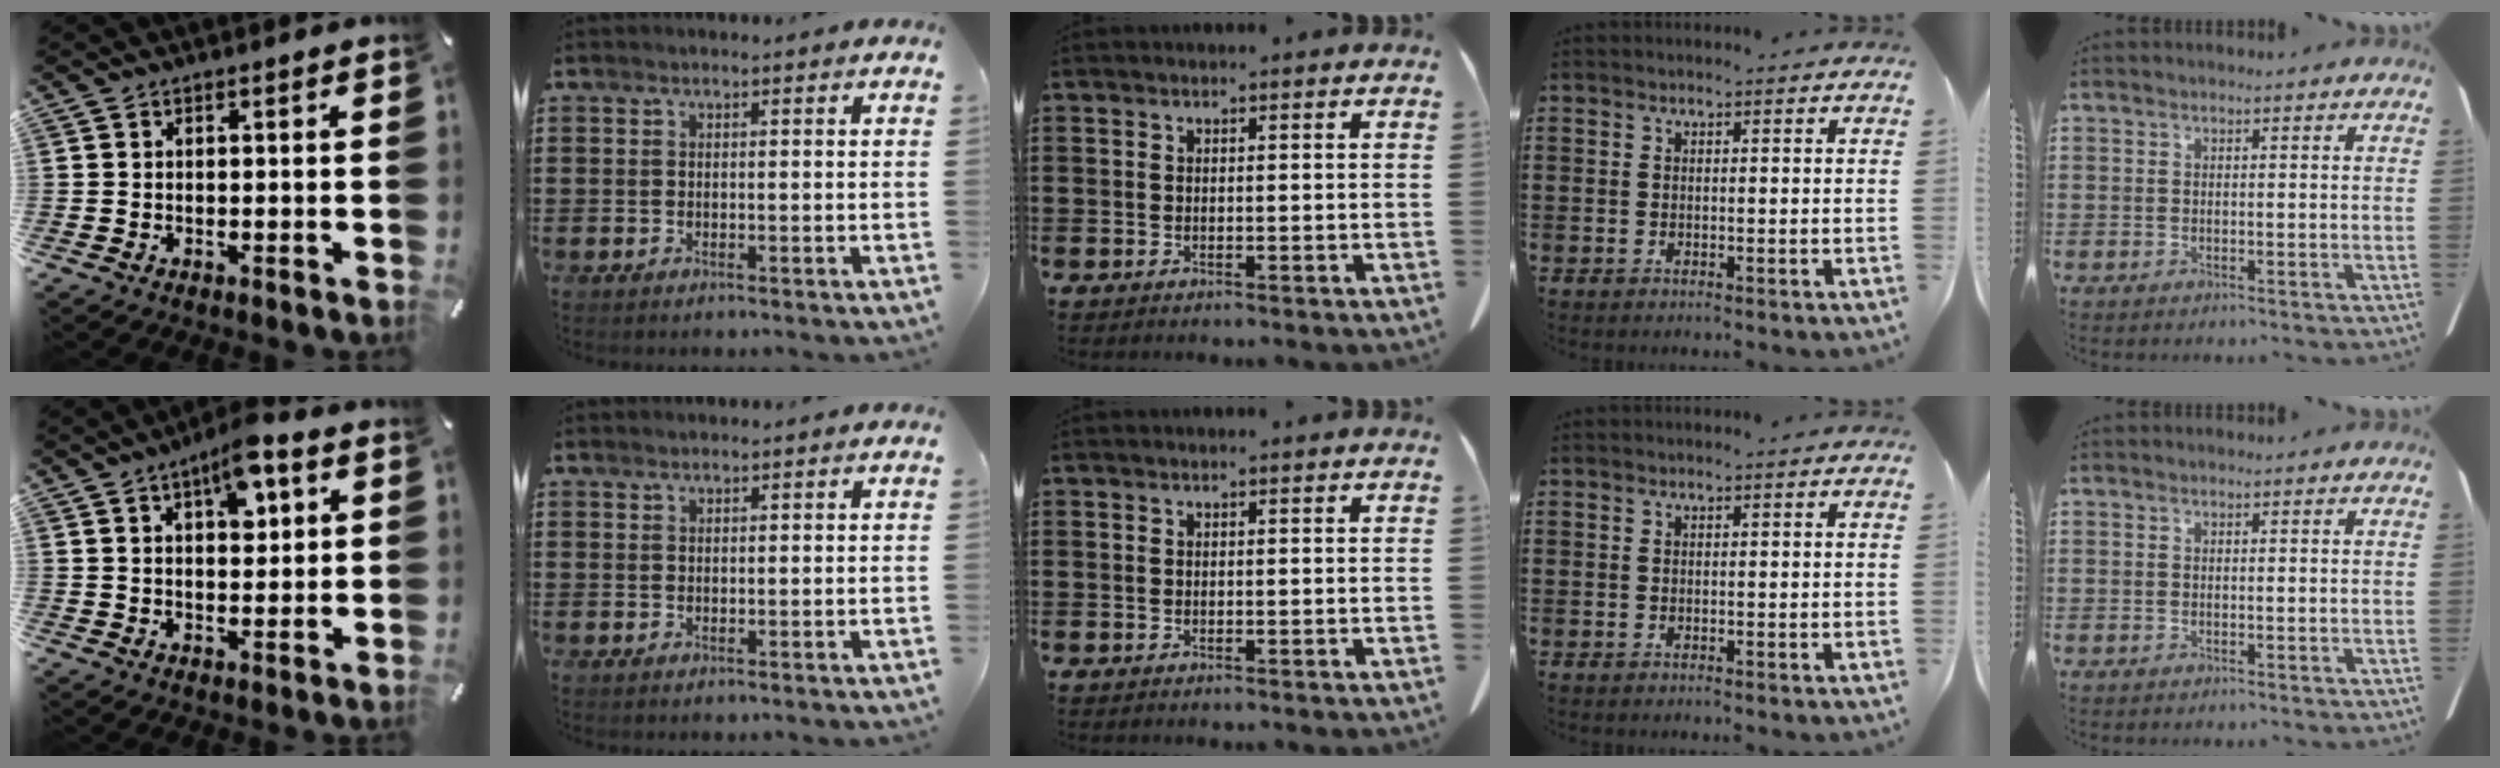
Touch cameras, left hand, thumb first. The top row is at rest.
{"thumb": {"total": 8.9, "force": [4.3, 4.6, 6.3], "torque": [-0.074, -0.016, 0.068]}, "index": {"total": 1.0, "force": [1.0, 0.2, 0.1], "torque": [-0.003, 0.001, 0.019]}}